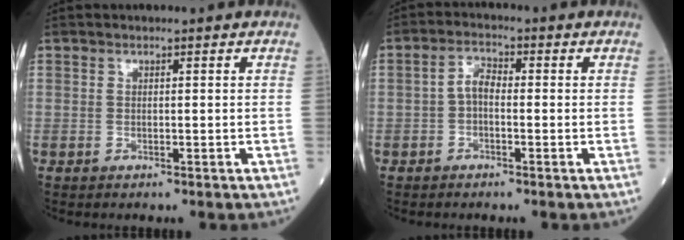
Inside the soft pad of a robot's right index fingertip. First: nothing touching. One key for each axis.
{"total": 3.0, "fx": -0.7, "fy": 1.4, "fz": 2.5, "tx": -0.041, "ty": 0.008, "tz": -0.018}